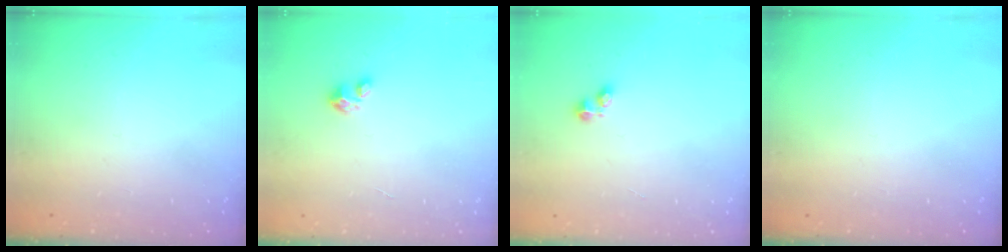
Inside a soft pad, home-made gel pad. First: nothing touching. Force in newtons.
{"total": 1.7, "press": 1.7, "slide": 0.1}
{"total": 2.5, "press": 2.5, "slide": 0.4}
{"total": 0.0}